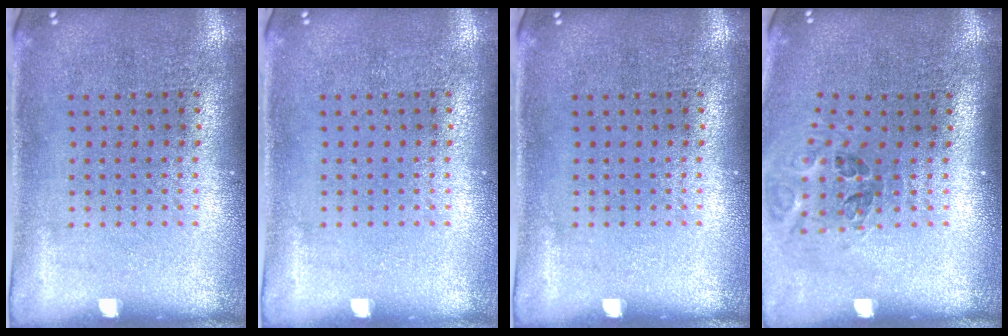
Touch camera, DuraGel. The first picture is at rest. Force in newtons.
{"total": 0.0}
{"total": 0.0}
{"total": 1.2, "press": 1.1, "slide": 0.5}